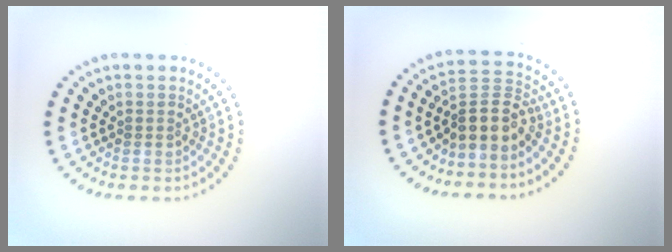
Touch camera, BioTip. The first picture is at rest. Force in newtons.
{"total": 3.5, "press": 2.7, "slide": 2.3}